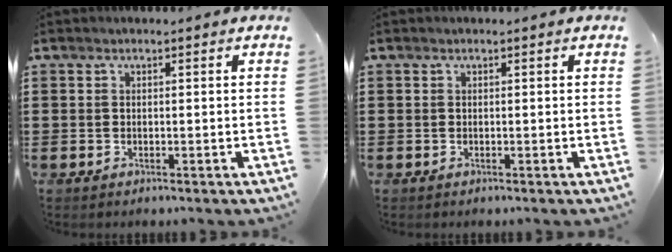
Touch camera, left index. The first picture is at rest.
{"total": 0.0}